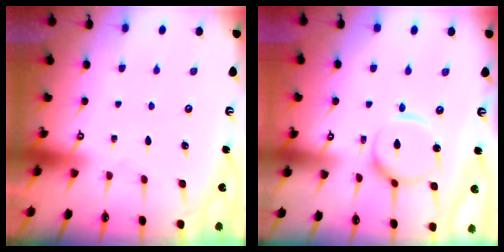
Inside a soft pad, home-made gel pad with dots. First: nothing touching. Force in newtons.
{"total": 11.1, "press": 11.1, "slide": 1.0}